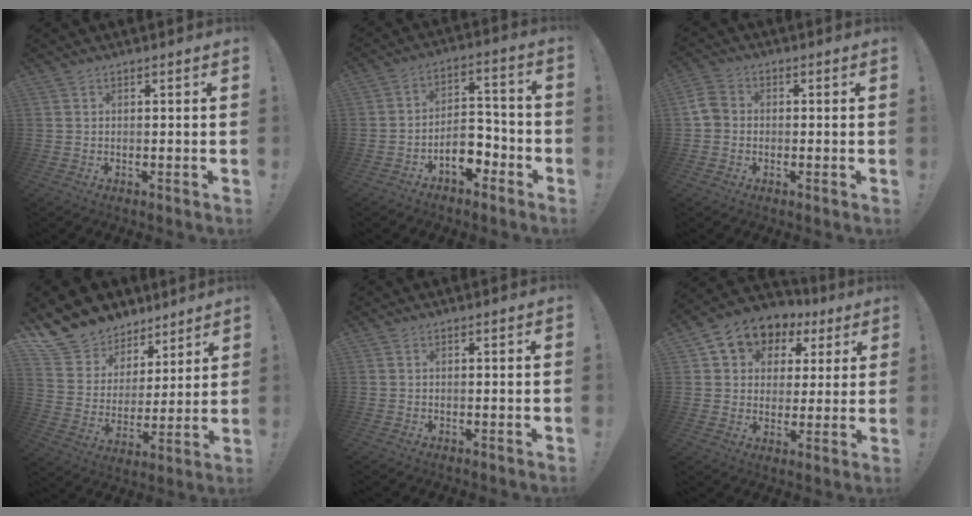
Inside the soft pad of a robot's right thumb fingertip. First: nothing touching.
{"total": 9.5, "force": [-5.2, 6.0, 5.2], "torque": [-0.078, 0.040, -0.083]}
{"total": 5.8, "force": [-0.5, 4.9, 3.0], "torque": [-0.073, 0.014, -0.007]}
{"total": 12.6, "force": [9.4, 8.2, 1.9], "torque": [-0.041, -0.075, 0.186]}
{"total": 0.0}
{"total": 8.1, "force": [3.6, 6.7, 2.6], "torque": [-0.049, -0.025, 0.074]}